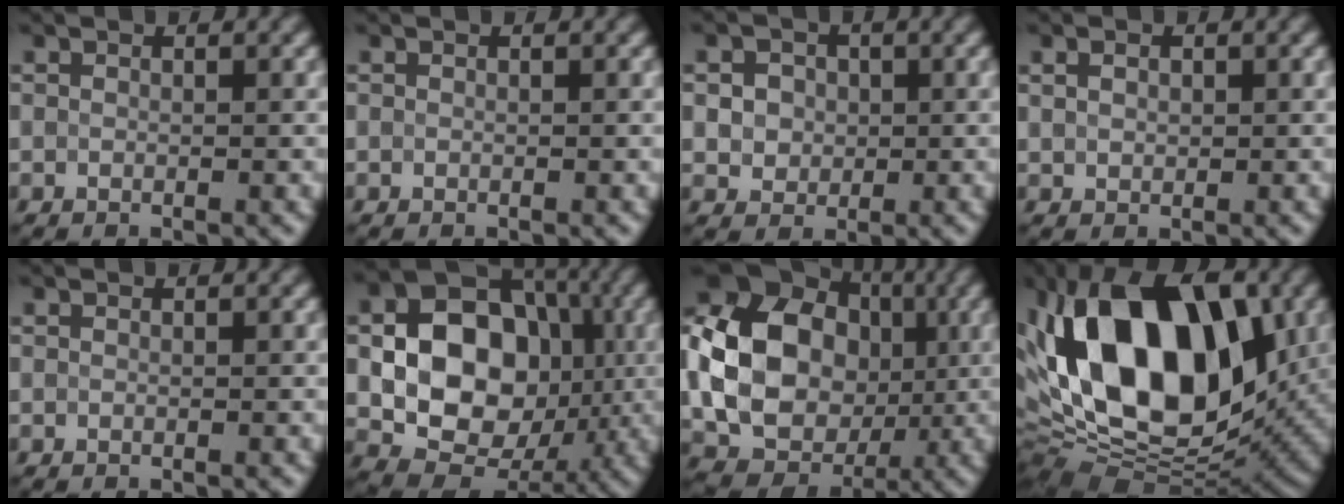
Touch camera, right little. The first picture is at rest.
{"total": 0.0}
{"total": 4.1, "force": [1.1, 3.4, 1.9], "torque": [-0.032, 0.020, 0.009]}
{"total": 1.2, "force": [0.5, 0.9, 0.6], "torque": [-0.013, 0.005, 0.009]}
{"total": 0.0}
{"total": 14.0, "force": [-0.2, 10.6, 9.2], "torque": [-0.128, 0.017, -0.012]}
{"total": 13.1, "force": [0.1, 10.2, 8.3], "torque": [-0.163, 0.003, -0.005]}
{"total": 16.6, "force": [2.3, 9.8, 13.2], "torque": [-0.238, 0.021, 0.027]}